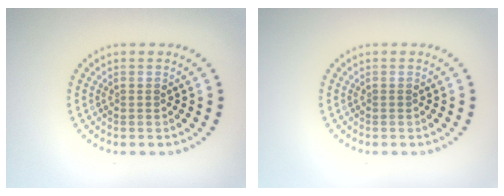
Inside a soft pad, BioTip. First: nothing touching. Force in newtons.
{"total": 0.0}